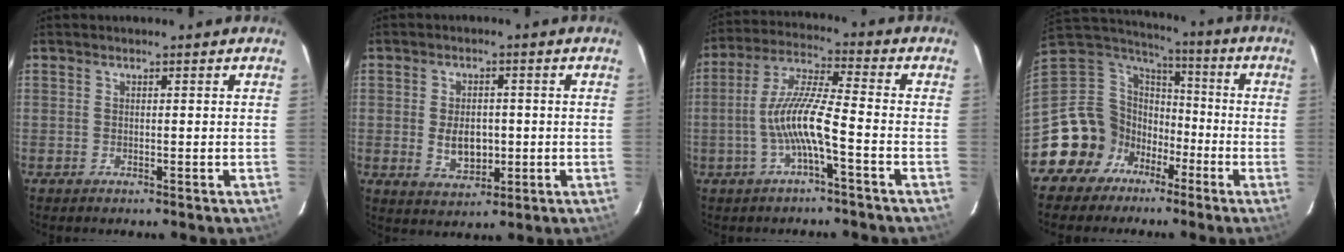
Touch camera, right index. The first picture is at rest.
{"total": 6.3, "force": [-0.6, 4.1, 4.8], "torque": [-0.086, -0.003, -0.001]}
{"total": 9.9, "force": [-3.3, 0.7, 9.3], "torque": [-0.198, 0.010, -0.063]}
{"total": 14.1, "force": [-6.5, 12.0, 3.4], "torque": [-0.097, 0.042, -0.119]}